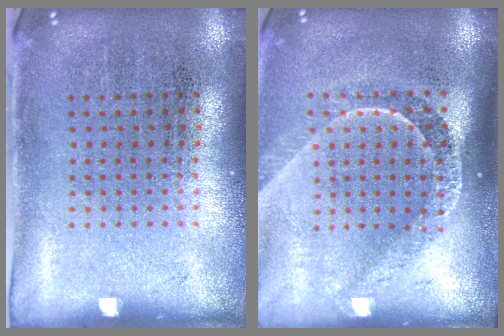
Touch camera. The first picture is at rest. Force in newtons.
{"total": 2.2, "press": 1.6, "slide": 1.4}